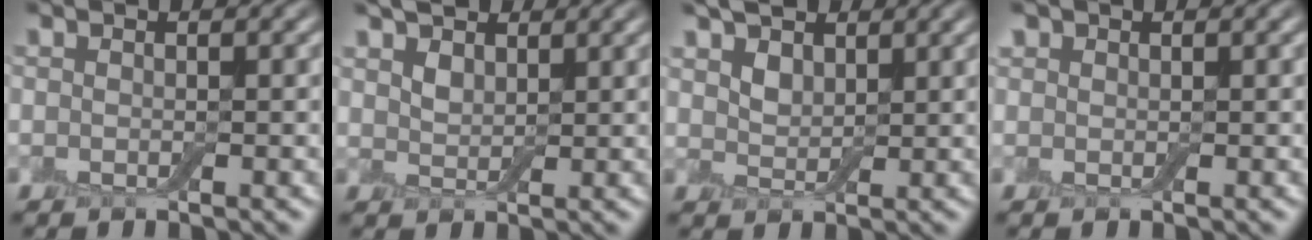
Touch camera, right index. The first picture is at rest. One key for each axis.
{"total": 3.0, "fx": 2.1, "fy": 1.6, "fz": 1.4, "tx": -0.034, "ty": 0.003, "tz": 0.036}
{"total": 3.3, "fx": 2.2, "fy": 1.9, "fz": 1.6, "tx": -0.040, "ty": -0.003, "tz": 0.038}
{"total": 0.7, "fx": 0.5, "fy": 0.5, "fz": 0.0, "tx": 0.003, "ty": 0.002, "tz": 0.008}